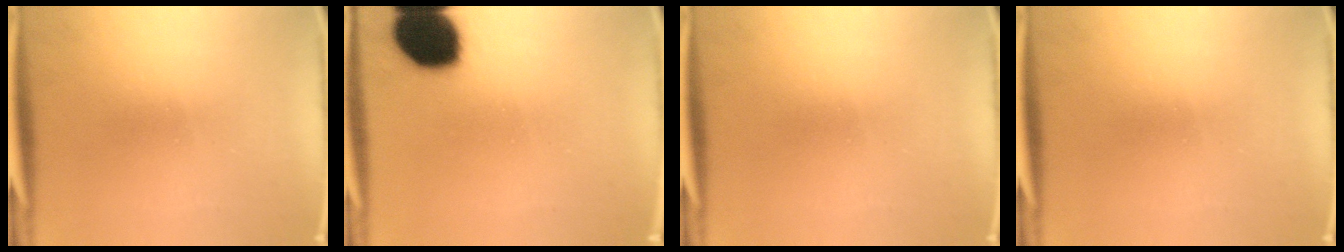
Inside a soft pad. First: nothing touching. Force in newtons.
{"total": 18.0}
{"total": 0.0}
{"total": 0.0}